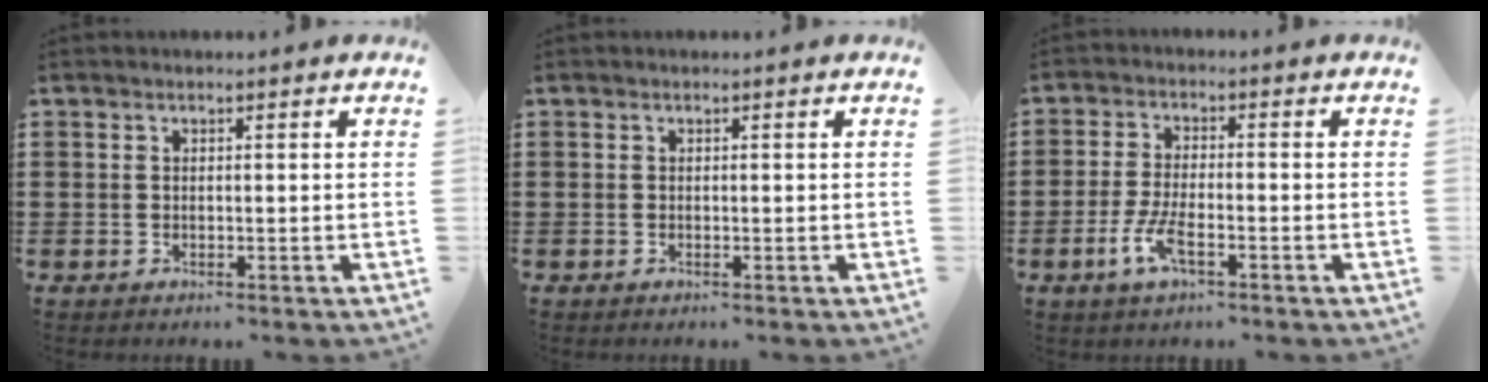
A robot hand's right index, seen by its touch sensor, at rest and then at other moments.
{"total": 0.0}
{"total": 5.1, "force": [-2.4, 1.5, 4.3], "torque": [-0.097, -0.009, -0.049]}